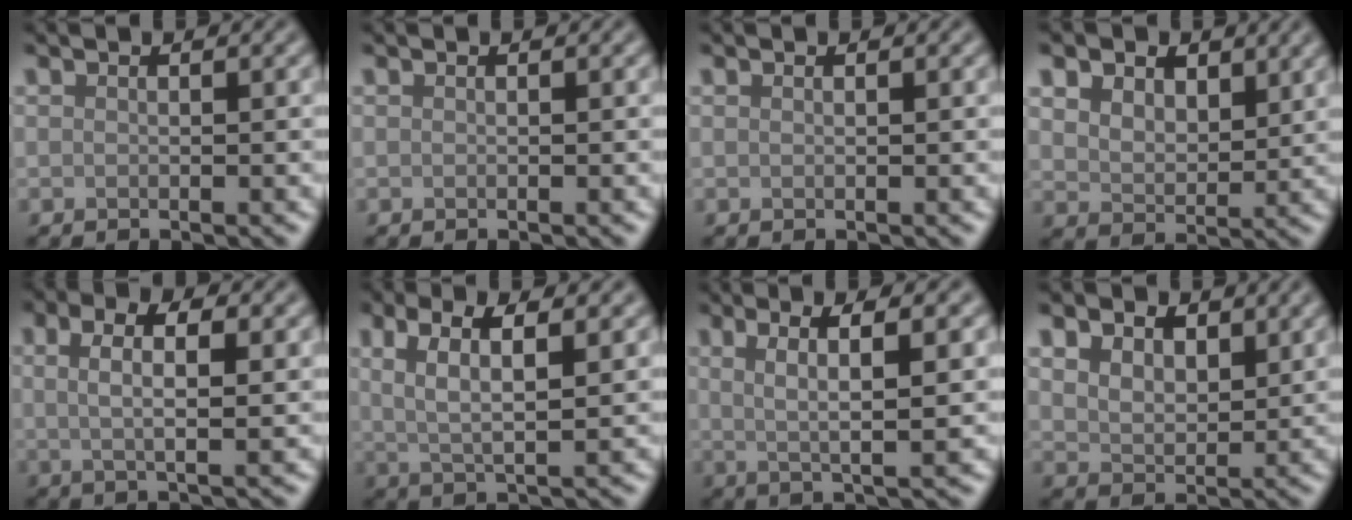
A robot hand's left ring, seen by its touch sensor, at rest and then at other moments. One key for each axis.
{"total": 0.0}
{"total": 0.0}
{"total": 6.4, "fx": 3.7, "fy": 4.0, "fz": 3.4, "tx": -0.085, "ty": 0.005, "tz": 0.054}
{"total": 5.1, "fx": 1.5, "fy": 1.9, "fz": 4.4, "tx": -0.078, "ty": 0.005, "tz": 0.015}
{"total": 5.1, "fx": 1.8, "fy": 1.6, "fz": 4.5, "tx": -0.088, "ty": 0.001, "tz": 0.033}
{"total": 5.0, "fx": 1.4, "fy": 1.0, "fz": 4.7, "tx": -0.083, "ty": 0.001, "tz": 0.025}
{"total": 5.7, "fx": 3.1, "fy": 3.7, "fz": 3.1, "tx": -0.070, "ty": 0.006, "tz": 0.040}